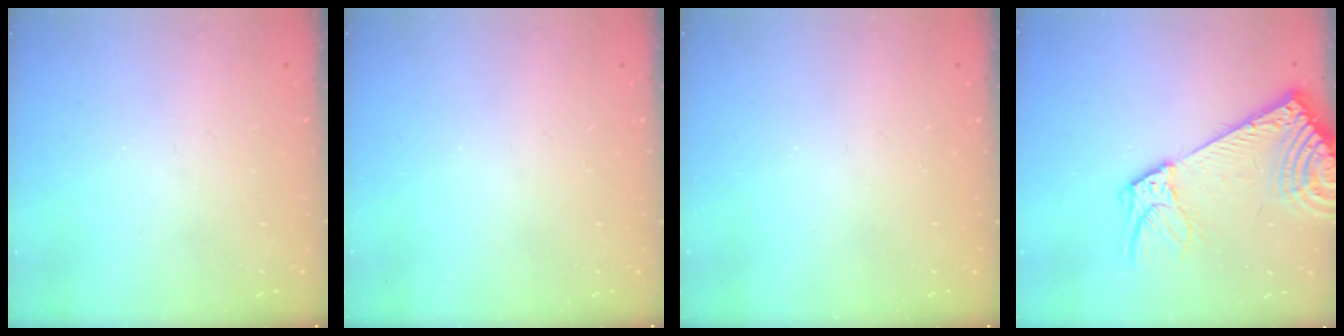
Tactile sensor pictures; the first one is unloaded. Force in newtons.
{"total": 0.0}
{"total": 0.0}
{"total": 14.8, "press": 14.4, "slide": 3.5}